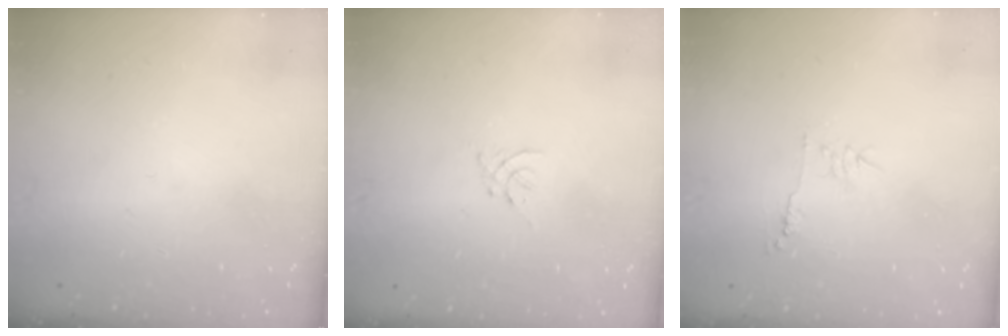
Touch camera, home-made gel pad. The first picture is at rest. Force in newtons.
{"total": 0.0}
{"total": 5.5, "press": 5.5, "slide": 0.7}